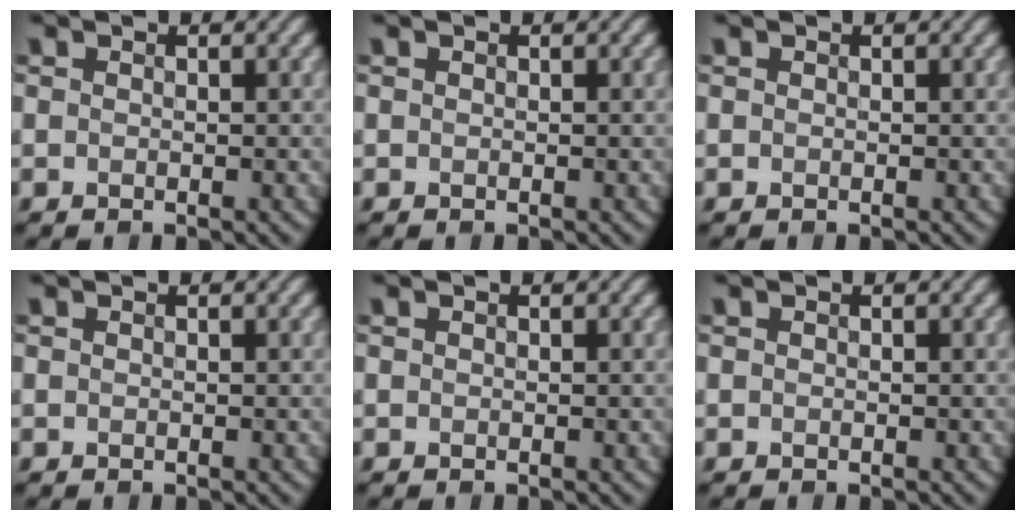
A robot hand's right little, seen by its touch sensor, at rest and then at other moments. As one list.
[{"total": 0.0}, {"total": 0.0}, {"total": 0.0}, {"total": 0.0}, {"total": 0.0}]